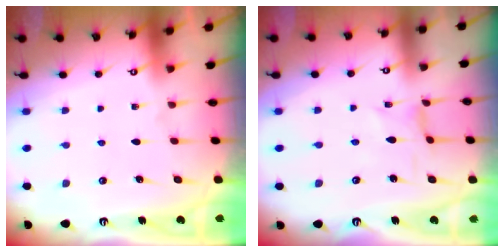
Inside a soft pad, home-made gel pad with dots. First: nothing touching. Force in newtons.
{"total": 0.0}